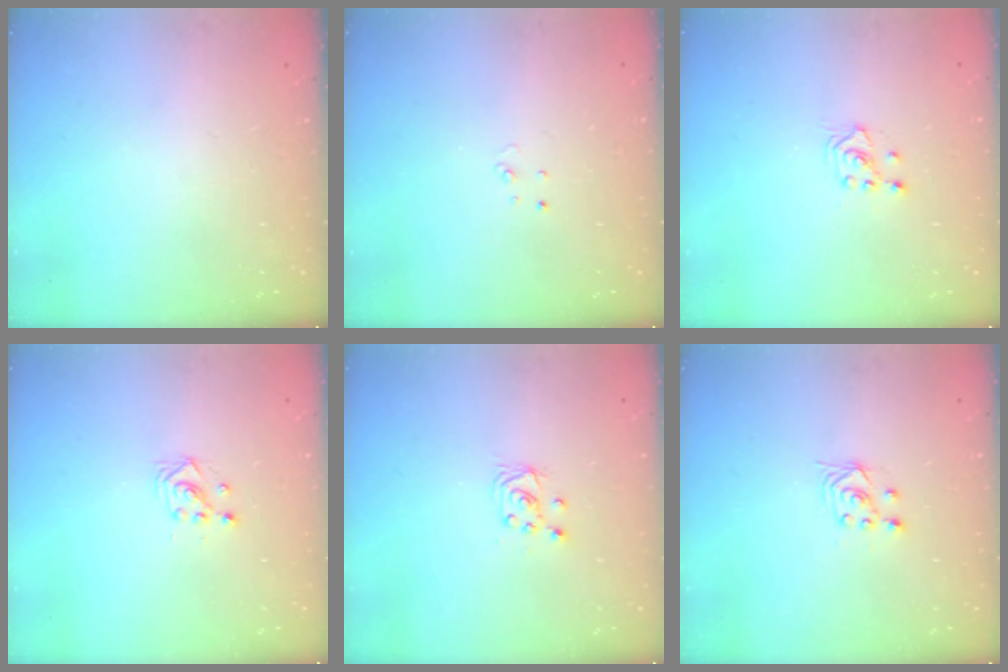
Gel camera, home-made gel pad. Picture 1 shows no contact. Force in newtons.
{"total": 2.6, "press": 2.6, "slide": 0.2}
{"total": 2.5, "press": 2.4, "slide": 0.9}
{"total": 3.0, "press": 3.0, "slide": 0.4}
{"total": 3.4, "press": 3.4, "slide": 0.3}
{"total": 2.8, "press": 2.4, "slide": 1.4}